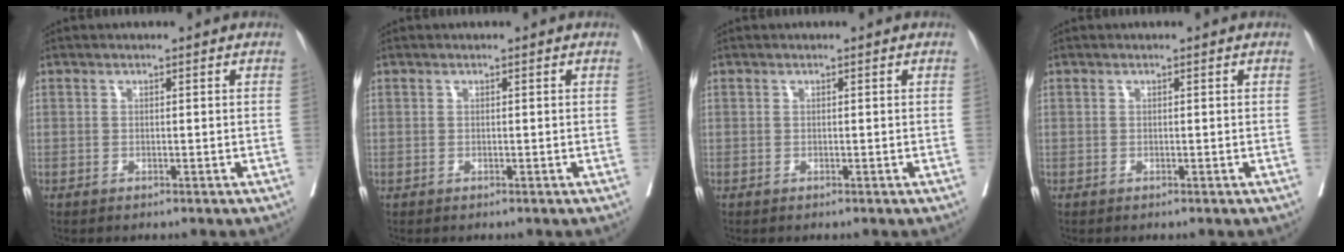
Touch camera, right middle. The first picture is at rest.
{"total": 0.0}
{"total": 0.0}
{"total": 0.0}